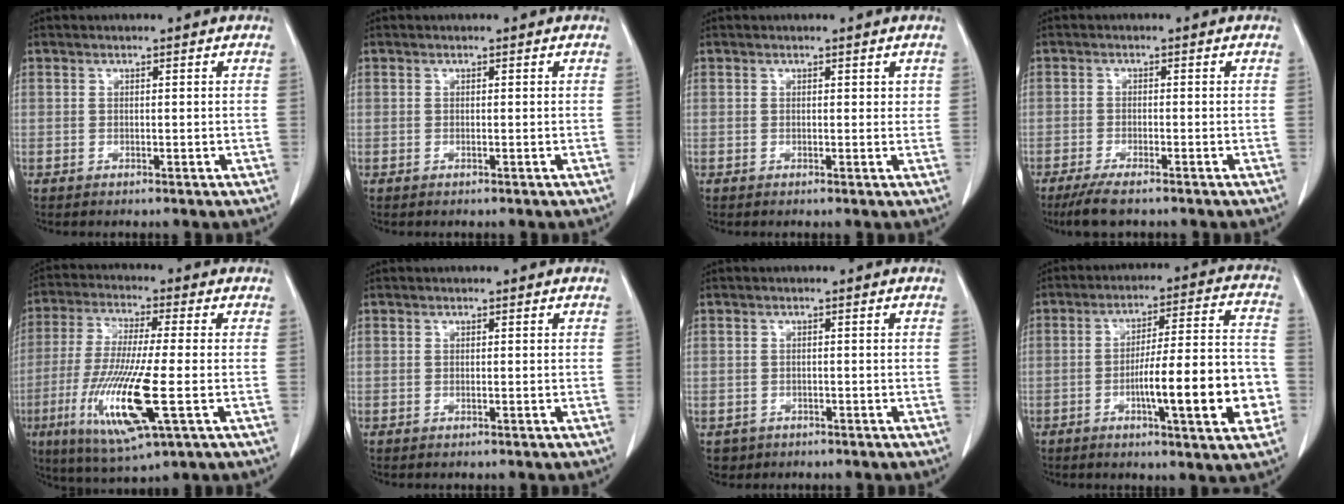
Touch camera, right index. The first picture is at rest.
{"total": 0.0}
{"total": 1.1, "force": [0.6, 0.7, 0.5], "torque": [0.003, 0.001, 0.006]}
{"total": 4.8, "force": [-3.7, 0.7, 3.1], "torque": [-0.053, -0.011, -0.058]}
{"total": 15.4, "force": [-4.4, 1.4, 14.7], "torque": [-0.303, -0.032, -0.080]}
{"total": 0.0}
{"total": 2.5, "force": [-1.1, 2.2, 0.0], "torque": [0.001, 0.007, -0.014]}
{"total": 15.9, "force": [-4.5, 1.8, 15.1], "torque": [-0.222, 0.012, -0.065]}